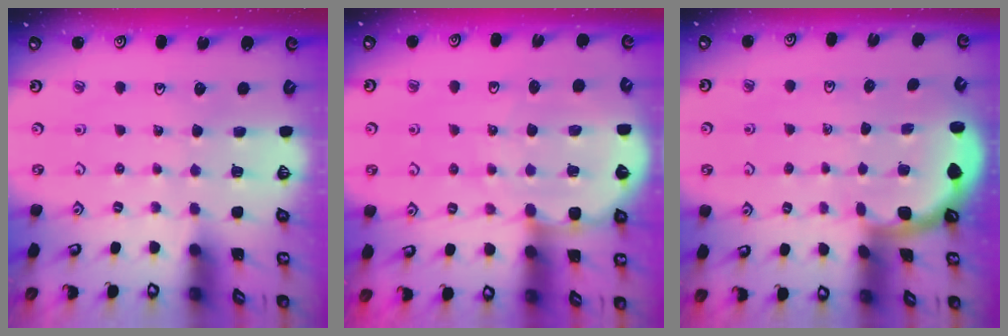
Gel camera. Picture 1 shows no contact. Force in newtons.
{"total": 8.5, "press": 8.2, "slide": 2.2}
{"total": 1.8, "press": 1.8, "slide": 0.1}